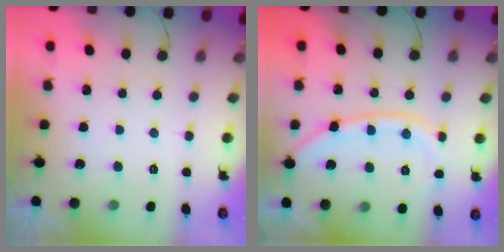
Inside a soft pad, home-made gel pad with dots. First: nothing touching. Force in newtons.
{"total": 11.3, "press": 11.2, "slide": 1.2}